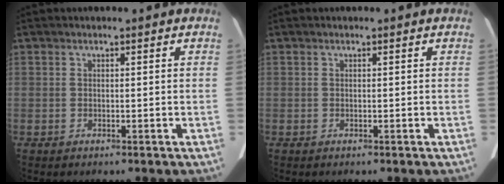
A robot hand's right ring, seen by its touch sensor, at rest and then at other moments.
{"total": 0.0}